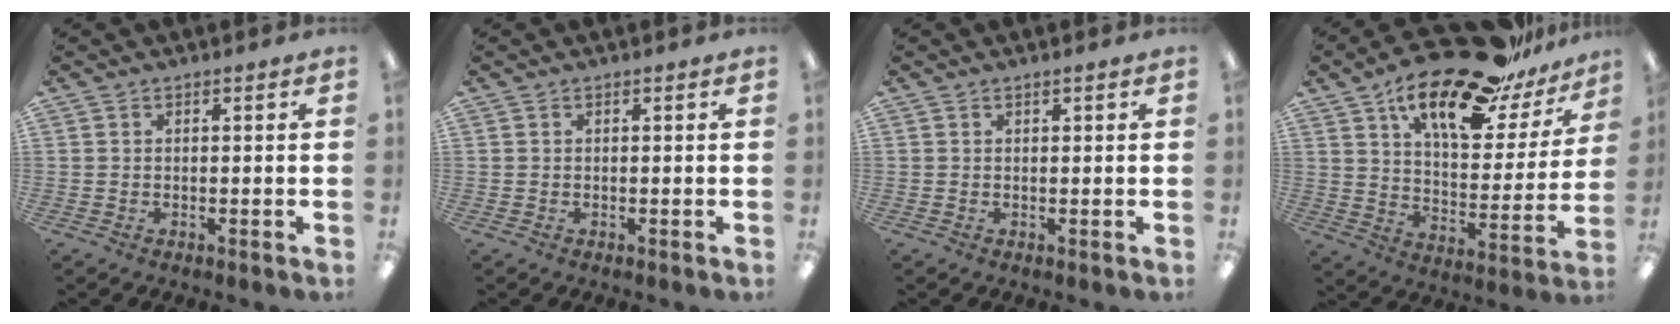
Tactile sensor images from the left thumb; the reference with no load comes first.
{"total": 0.0}
{"total": 0.6, "force": [0.5, 0.2, 0.3], "torque": [-0.007, 0.001, 0.009]}
{"total": 22.7, "force": [16.4, 7.8, 13.7], "torque": [-0.214, -0.106, 0.273]}